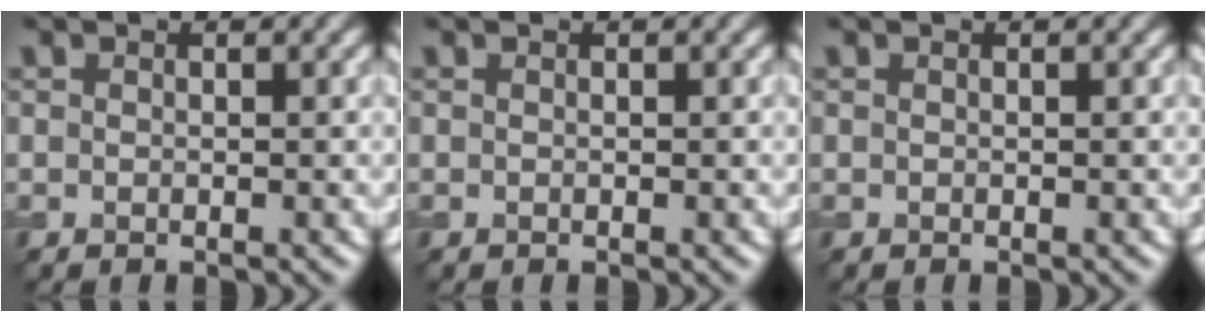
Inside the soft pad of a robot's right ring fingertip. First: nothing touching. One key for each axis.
{"total": 0.0}
{"total": 0.0}